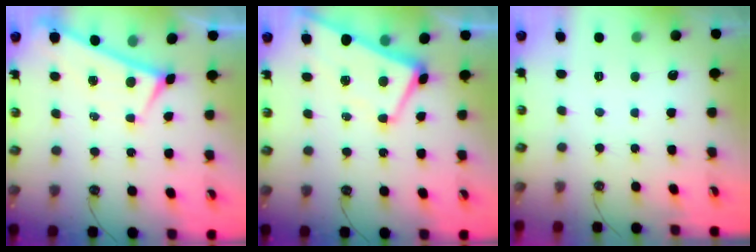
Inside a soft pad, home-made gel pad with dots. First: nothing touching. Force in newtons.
{"total": 1.2, "press": 1.0, "slide": 0.7}
{"total": 0.0}